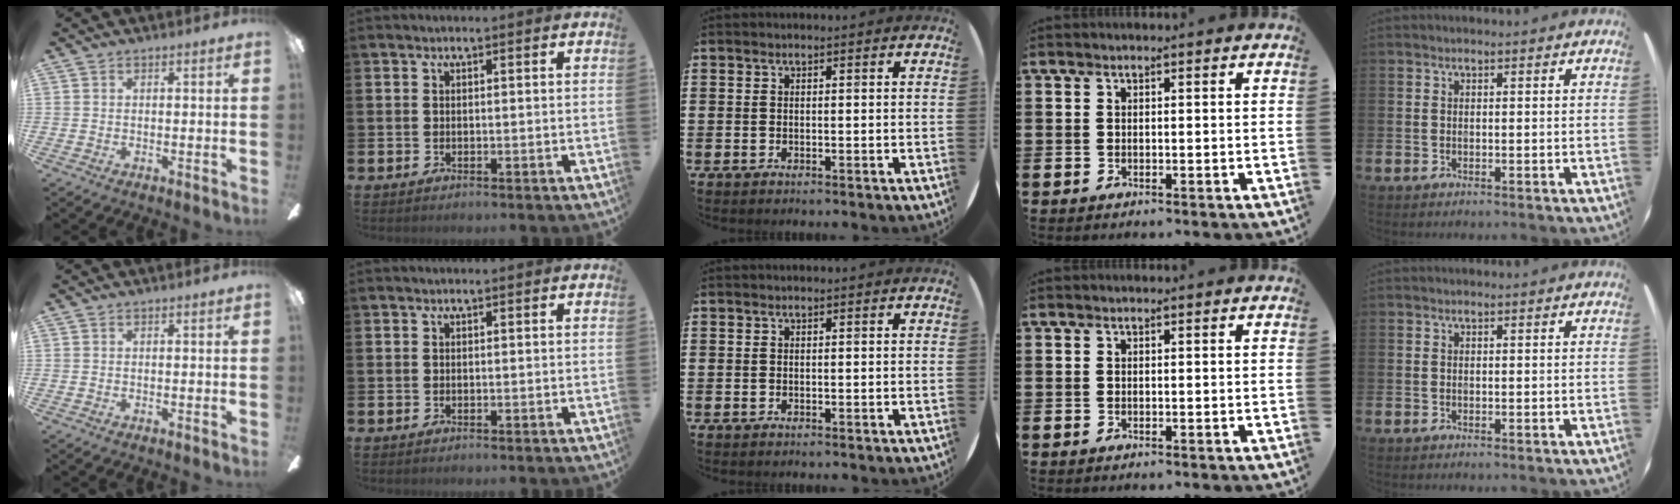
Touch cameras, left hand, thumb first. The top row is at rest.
{}